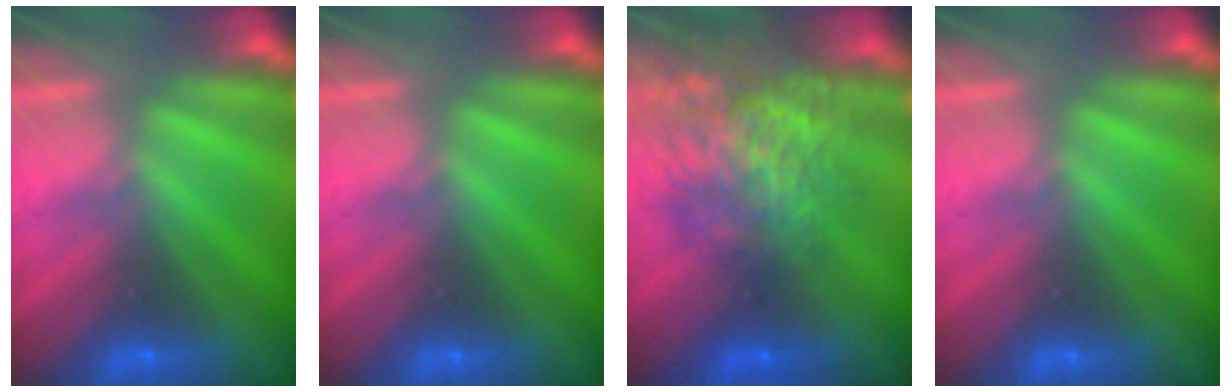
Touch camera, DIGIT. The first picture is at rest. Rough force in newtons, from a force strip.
{"total": 0.0}
{"total": 5.6}
{"total": 0.0}